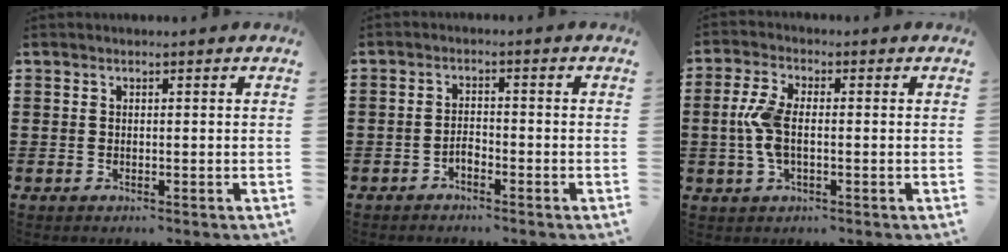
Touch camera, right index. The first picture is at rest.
{"total": 1.6, "force": [-1.3, 0.5, 0.9], "torque": [-0.021, 0.003, -0.026]}
{"total": 4.7, "force": [-0.2, 1.9, 4.2], "torque": [-0.109, -0.005, -0.015]}